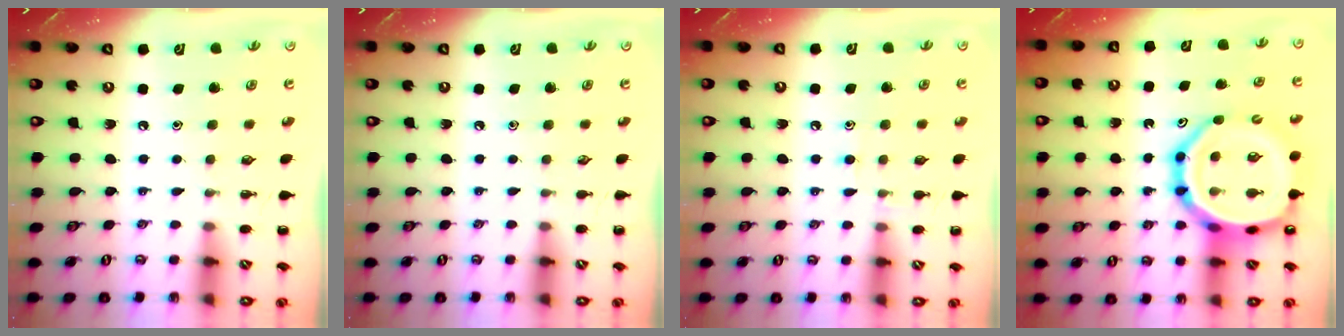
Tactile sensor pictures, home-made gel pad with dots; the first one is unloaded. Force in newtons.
{"total": 0.0}
{"total": 7.4, "press": 7.2, "slide": 1.7}
{"total": 22.1, "press": 21.6, "slide": 4.2}